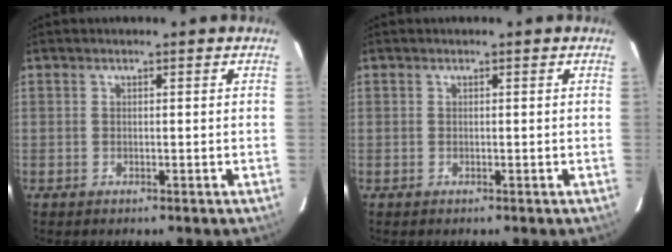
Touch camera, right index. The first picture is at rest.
{"total": 0.0}